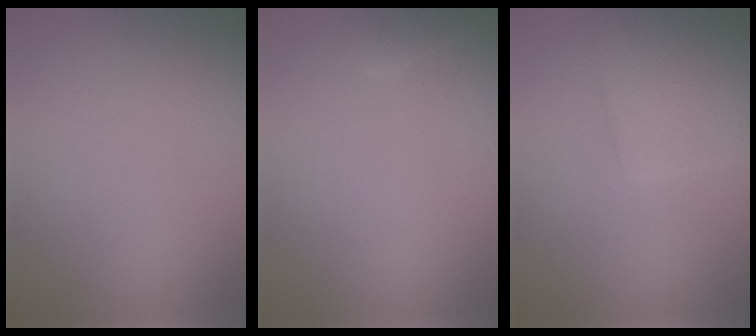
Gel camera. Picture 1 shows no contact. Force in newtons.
{"total": 1.5, "press": 1.5, "slide": 0.1}
{"total": 6.9, "press": 6.9, "slide": 0.4}